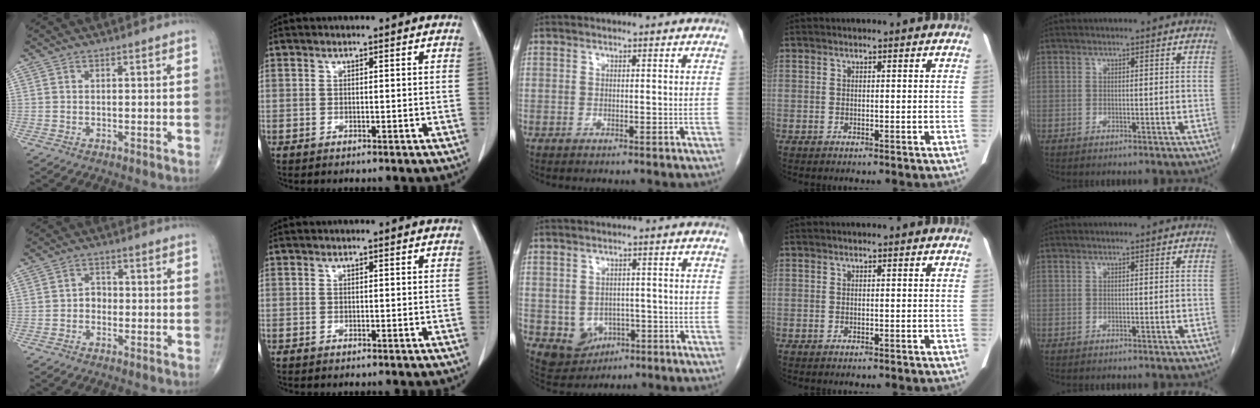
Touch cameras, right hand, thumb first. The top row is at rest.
{"thumb": {"total": 2.4, "force": [-0.6, 1.9, 1.2], "torque": [-0.002, 0.009, -0.017]}, "middle": {"total": 5.1, "force": [-1.5, 4.5, 1.9], "torque": [-0.034, 0.005, -0.006]}}